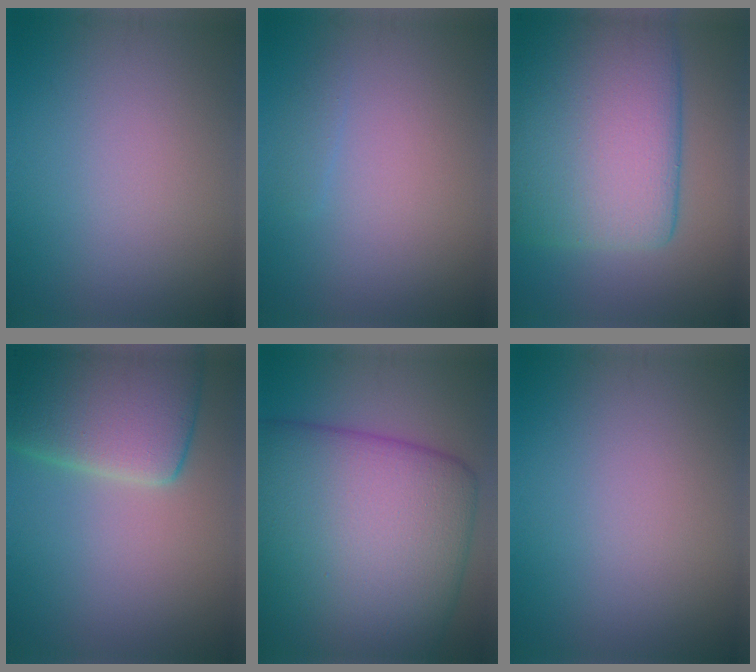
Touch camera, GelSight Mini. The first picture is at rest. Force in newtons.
{"total": 0.7, "press": 0.7, "slide": 0.0}
{"total": 14.3, "press": 14.3, "slide": 0.9}
{"total": 9.2, "press": 9.2, "slide": 0.7}
{"total": 18.3, "press": 18.2, "slide": 0.4}
{"total": 0.0}